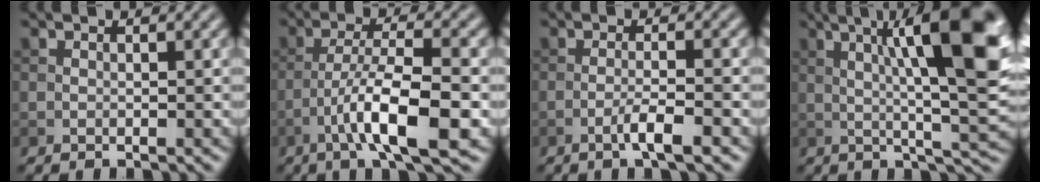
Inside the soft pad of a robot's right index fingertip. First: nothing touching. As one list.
[{"total": 8.3, "force": [-3.4, 1.8, 7.3], "torque": [-0.122, 0.012, -0.063]}, {"total": 2.9, "force": [-1.4, 0.3, 2.5], "torque": [-0.041, 0.009, -0.033]}, {"total": 13.9, "force": [3.3, 3.1, 13.1], "torque": [-0.178, 0.007, 0.053]}]